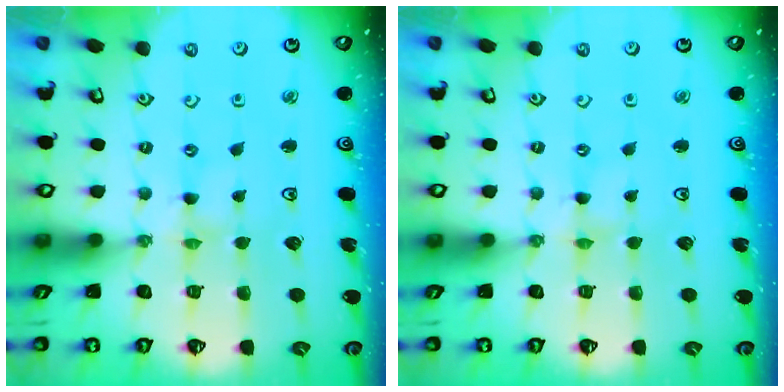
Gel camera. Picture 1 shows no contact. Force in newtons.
{"total": 0.5, "press": 0.5, "slide": 0.2}